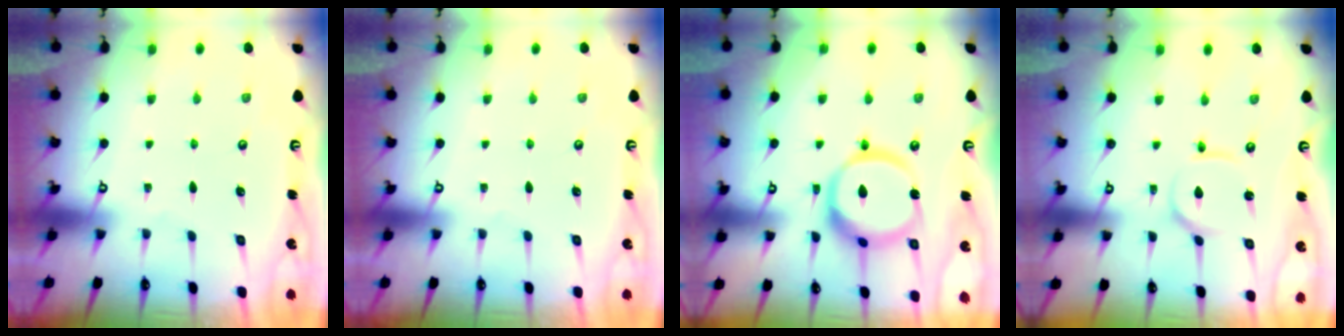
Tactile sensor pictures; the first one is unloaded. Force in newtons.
{"total": 0.0}
{"total": 16.1, "press": 16.0, "slide": 1.9}
{"total": 3.9, "press": 3.8, "slide": 0.4}